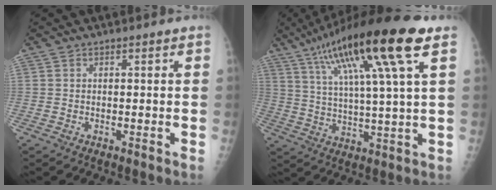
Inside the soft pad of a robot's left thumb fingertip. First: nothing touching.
{"total": 20.9, "force": [10.8, 2.5, 17.7], "torque": [-0.300, -0.006, 0.180]}